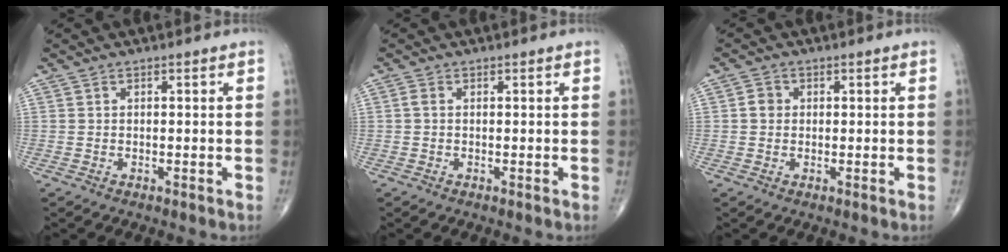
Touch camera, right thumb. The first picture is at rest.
{"total": 0.8, "force": [0.0, 0.5, 0.6], "torque": [-0.013, -0.001, -0.004]}
{"total": 2.1, "force": [0.1, 1.9, 0.9], "torque": [-0.007, 0.004, -0.001]}